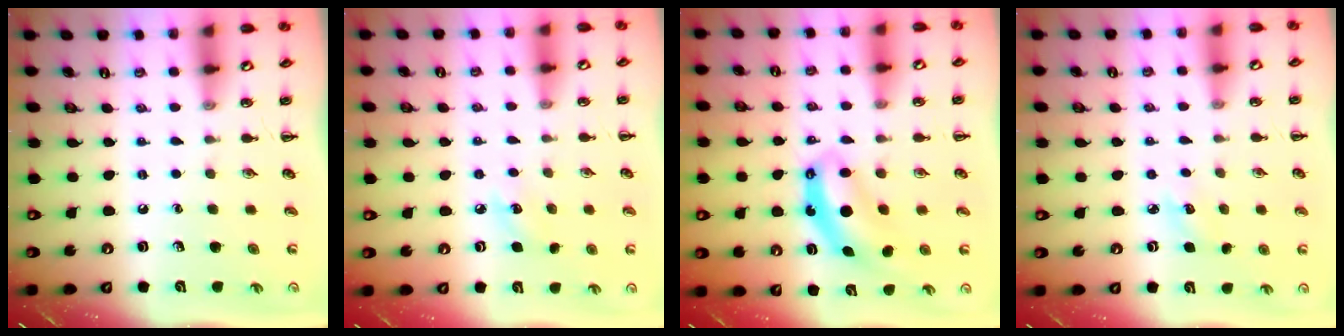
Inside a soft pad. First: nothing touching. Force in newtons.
{"total": 6.7, "press": 6.5, "slide": 1.7}
{"total": 7.2, "press": 7.1, "slide": 0.8}
{"total": 4.2, "press": 4.0, "slide": 1.1}